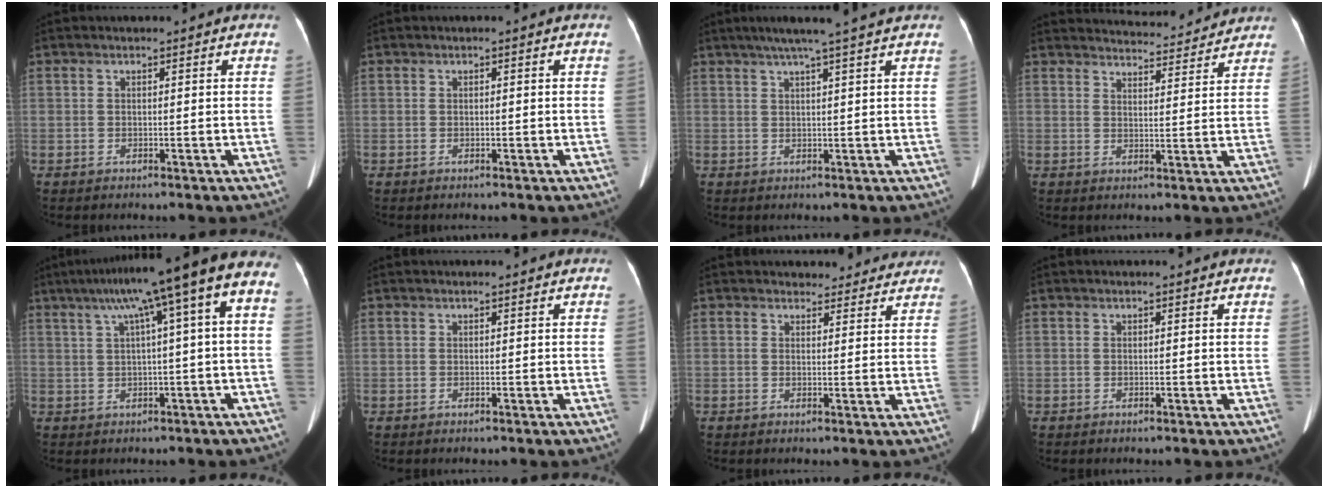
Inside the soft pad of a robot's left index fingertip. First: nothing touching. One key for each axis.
{"total": 0.0}
{"total": 7.4, "fx": 5.6, "fy": -1.1, "fz": 4.7, "tx": -0.071, "ty": 0.020, "tz": 0.079}
{"total": 10.6, "fx": 10.4, "fy": 1.5, "fz": 1.4, "tx": -0.011, "ty": 0.007, "tz": 0.125}
{"total": 13.8, "fx": 6.1, "fy": 0.0, "fz": 12.3, "tx": -0.173, "ty": 0.048, "tz": 0.077}
{"total": 1.4, "fx": 1.3, "fy": 0.2, "fz": 0.4, "tx": -0.008, "ty": 0.015, "tz": 0.018}
{"total": 7.2, "fx": 6.7, "fy": 2.7, "fz": 0.4, "tx": 0.022, "ty": 0.007, "tz": 0.058}
{"total": 1.7, "fx": 1.7, "fy": 0.2, "fz": 0.3, "tx": -0.010, "ty": 0.010, "tz": 0.019}